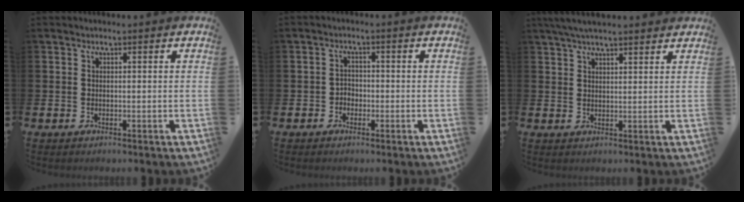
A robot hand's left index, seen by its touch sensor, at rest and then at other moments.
{"total": 1.8, "force": [-1.0, 1.5, 0.4], "torque": [-0.009, 0.005, -0.023]}
{"total": 4.9, "force": [4.3, 0.9, 2.0], "torque": [-0.045, -0.008, 0.080]}